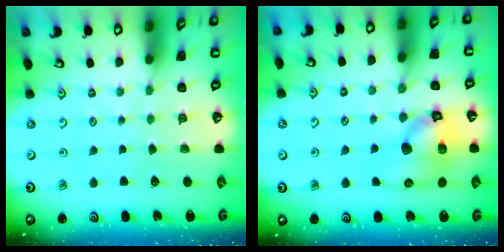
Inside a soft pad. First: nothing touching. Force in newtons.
{"total": 13.0, "press": 12.8, "slide": 2.3}